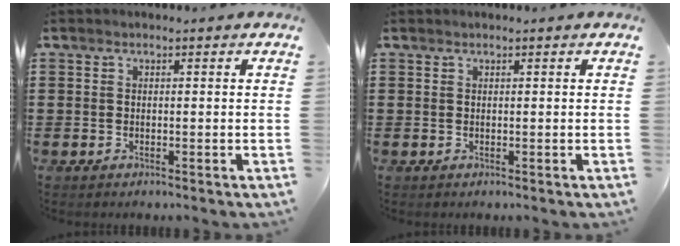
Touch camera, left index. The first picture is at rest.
{"total": 0.0}